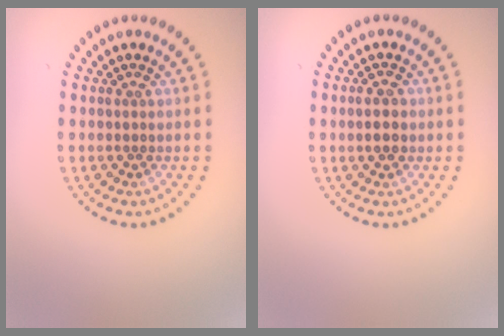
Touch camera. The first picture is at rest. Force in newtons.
{"total": 1.7, "press": 1.7, "slide": 0.2}